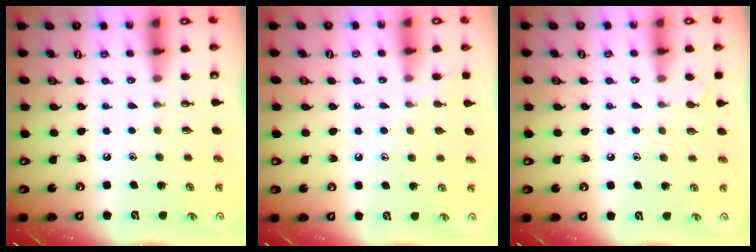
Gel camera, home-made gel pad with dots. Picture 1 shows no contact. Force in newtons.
{"total": 7.7, "press": 7.6, "slide": 0.8}
{"total": 6.9, "press": 6.8, "slide": 0.7}